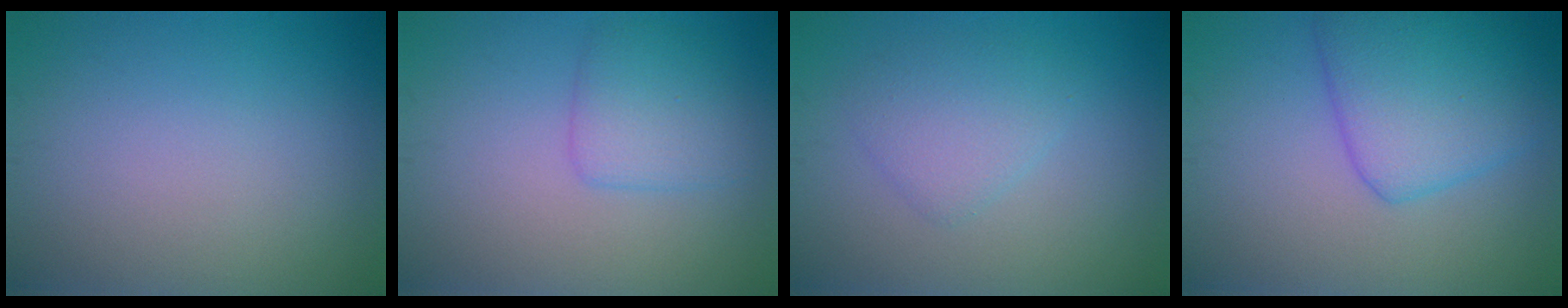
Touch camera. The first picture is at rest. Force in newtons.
{"total": 2.8, "press": 2.8, "slide": 0.2}
{"total": 2.7, "press": 2.7, "slide": 0.0}
{"total": 5.8, "press": 5.8, "slide": 0.4}